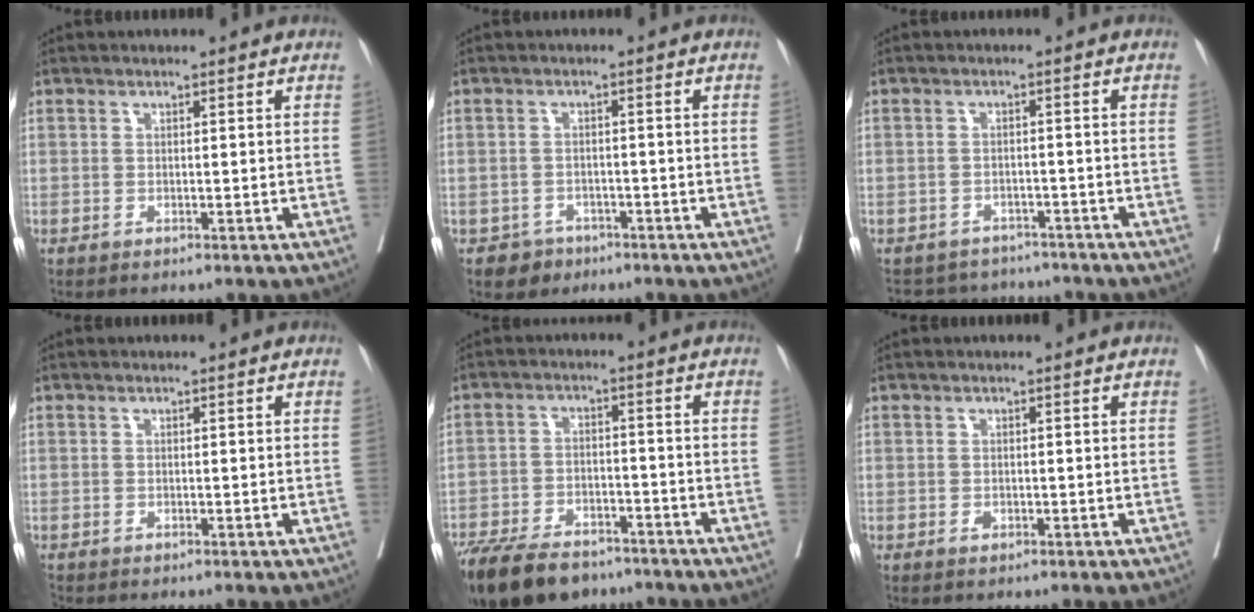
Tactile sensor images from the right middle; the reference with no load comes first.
{"total": 2.9, "force": [-1.8, 2.2, 0.1], "torque": [0.001, 0.012, -0.027]}
{"total": 7.1, "force": [-6.6, 2.6, 0.2], "torque": [0.004, 0.016, -0.085]}
{"total": 0.0}
{"total": 14.5, "force": [-11.3, 6.3, 6.5], "torque": [-0.127, -0.009, -0.180]}
{"total": 0.6, "force": [-0.3, 0.4, 0.4], "torque": [-0.007, 0.001, -0.004]}